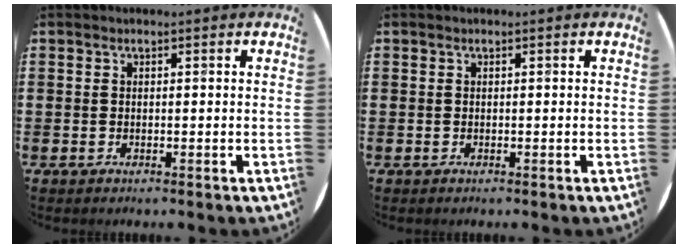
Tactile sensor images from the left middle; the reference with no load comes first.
{"total": 0.0}